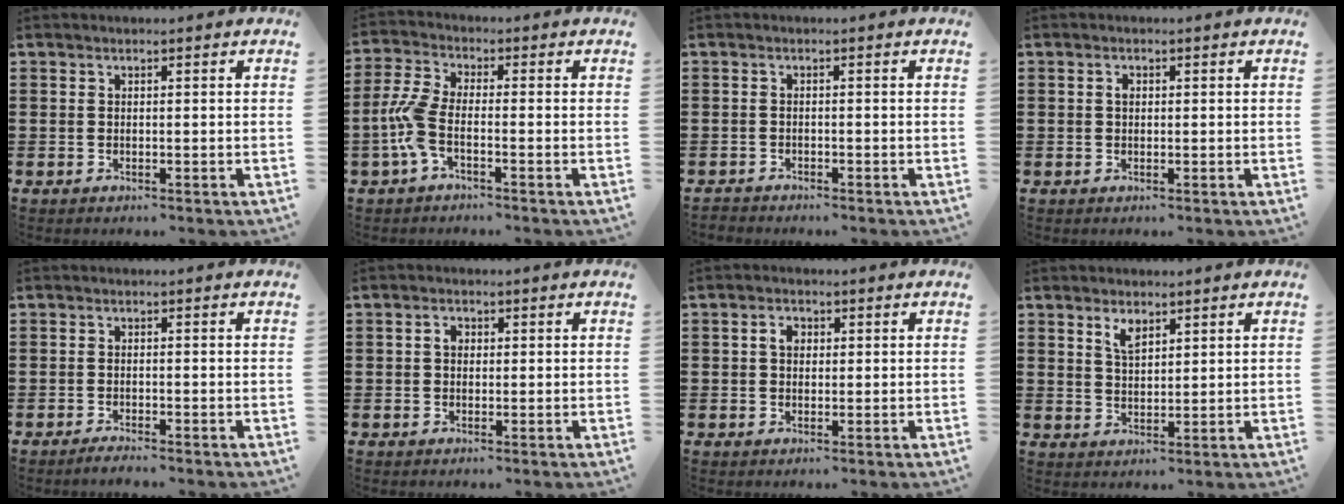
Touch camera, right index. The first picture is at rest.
{"total": 5.8, "force": [-1.9, 2.2, 5.0], "torque": [-0.137, -0.013, -0.045]}
{"total": 1.0, "force": [-0.9, 0.2, -0.1], "torque": [-0.001, 0.004, -0.022]}
{"total": 1.0, "force": [0.2, 0.7, 0.7], "torque": [-0.016, 0.003, 0.003]}
{"total": 1.2, "force": [-1.1, -0.1, 0.4], "torque": [-0.008, -0.002, -0.020]}
{"total": 1.7, "force": [0.2, 1.3, 1.1], "torque": [-0.024, 0.009, 0.002]}
{"total": 2.4, "force": [0.4, 1.8, 1.6], "torque": [-0.036, 0.011, 0.005]}
{"total": 3.1, "force": [2.2, 1.3, 1.7], "torque": [-0.032, 0.000, 0.038]}